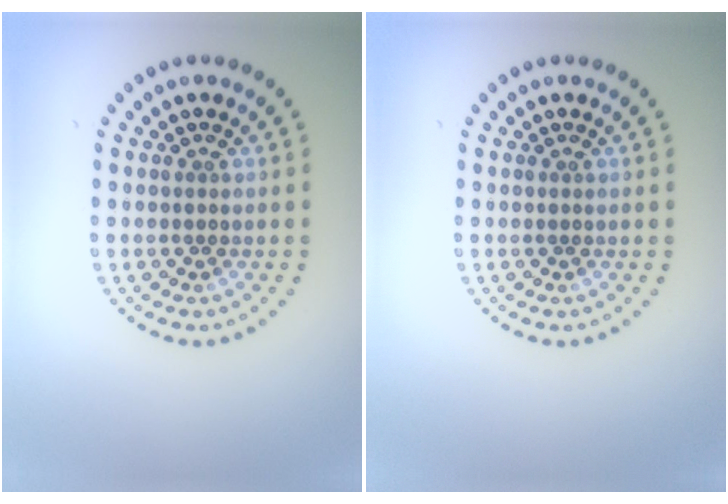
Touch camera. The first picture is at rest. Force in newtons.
{"total": 0.0}